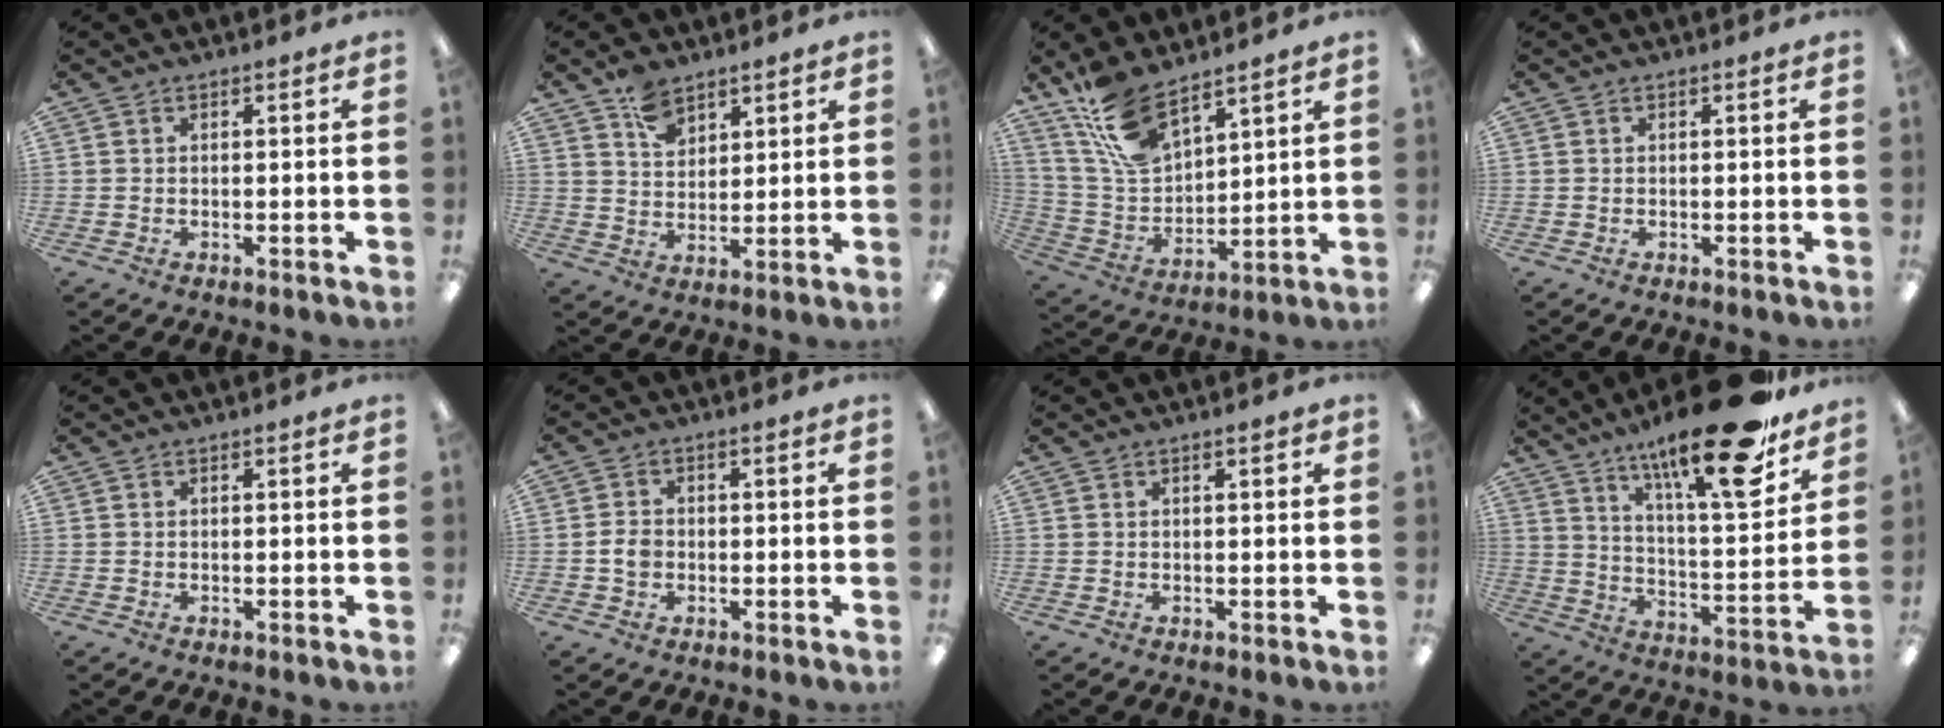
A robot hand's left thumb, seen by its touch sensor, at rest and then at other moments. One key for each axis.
{"total": 6.9, "fx": 4.9, "fy": 4.1, "fz": 2.6, "tx": -0.043, "ty": -0.018, "tz": 0.091}
{"total": 14.3, "fx": 10.7, "fy": 6.2, "fz": 7.2, "tx": -0.157, "ty": -0.047, "tz": 0.203}
{"total": 0.0}
{"total": 0.0}
{"total": 3.3, "fx": -0.5, "fy": 2.6, "fz": 2.1, "tx": -0.037, "ty": 0.008, "tz": -0.010}
{"total": 1.4, "fx": 0.6, "fy": 0.3, "fz": 1.2, "tx": -0.016, "ty": -0.001, "tz": 0.008}
{"total": 23.0, "fx": 16.2, "fy": 5.0, "fz": 15.4, "tx": -0.237, "ty": -0.107, "tz": 0.255}